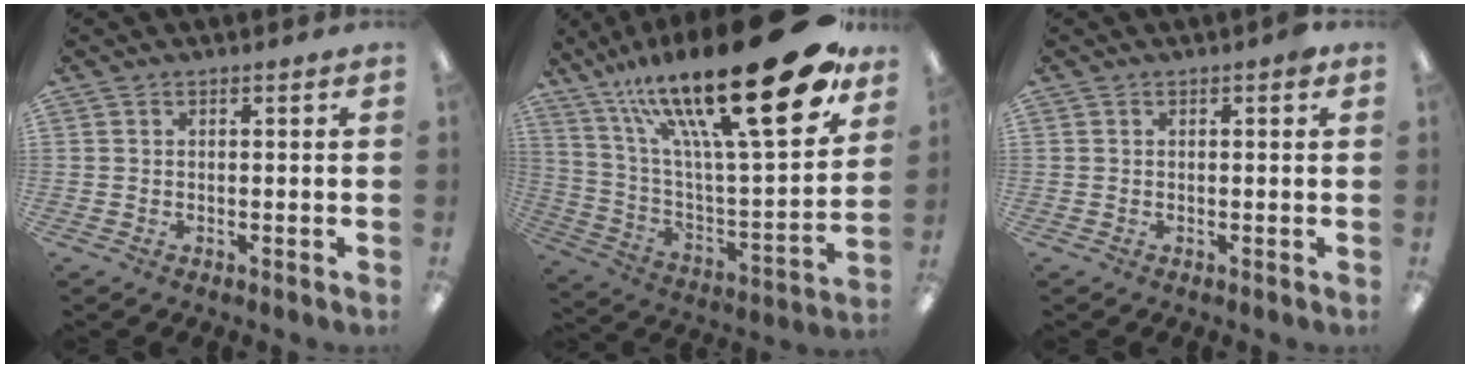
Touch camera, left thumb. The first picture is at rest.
{"total": 31.6, "force": [18.3, 8.6, 24.2], "torque": [-0.394, -0.108, 0.299]}
{"total": 1.3, "force": [0.6, 0.3, 1.0], "torque": [-0.015, 0.000, 0.008]}